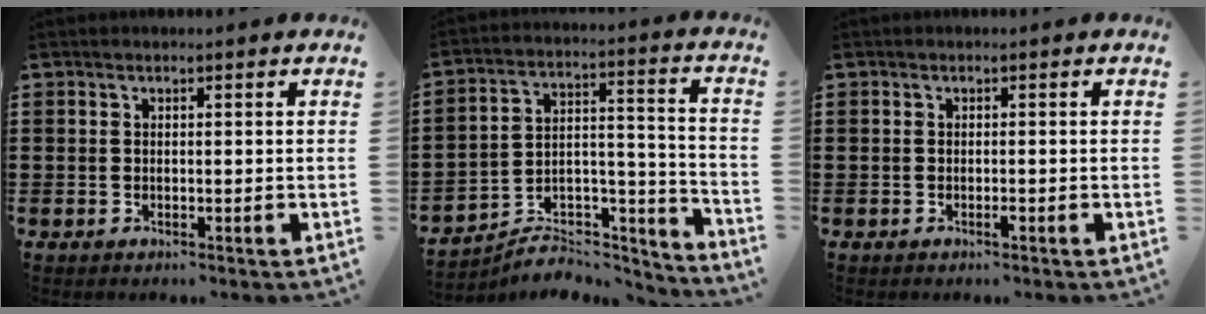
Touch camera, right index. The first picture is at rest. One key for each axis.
{"total": 5.8, "fx": -5.1, "fy": 2.3, "fz": 1.3, "tx": -0.017, "ty": 0.011, "tz": -0.099}
{"total": 1.0, "fx": -0.5, "fy": 0.1, "fz": 0.8, "tx": -0.016, "ty": -0.003, "tz": -0.009}